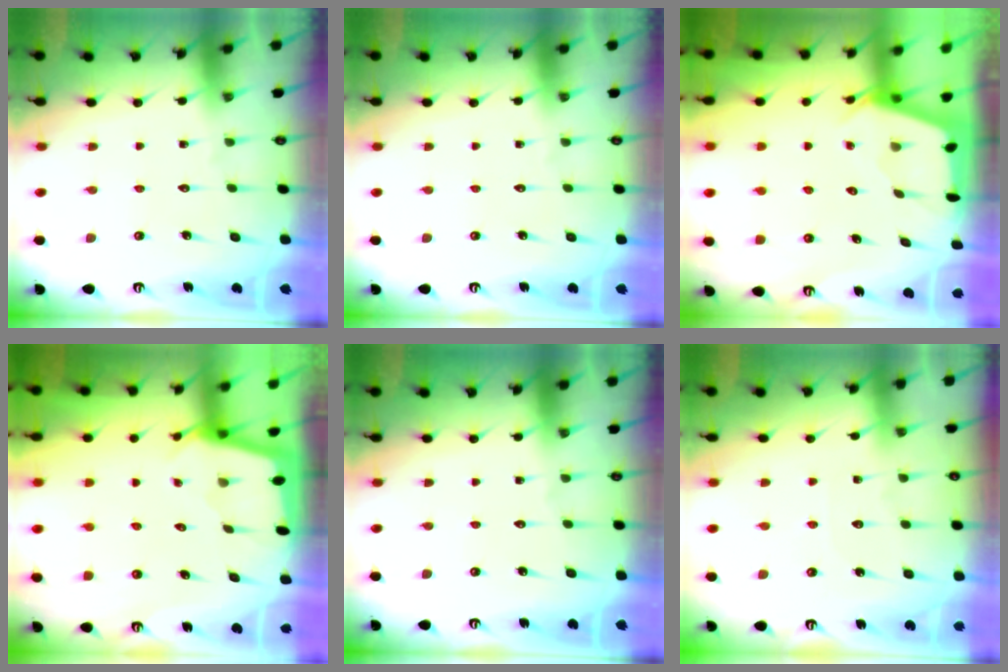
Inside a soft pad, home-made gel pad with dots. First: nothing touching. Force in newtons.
{"total": 0.0}
{"total": 2.4, "press": 2.4, "slide": 0.3}
{"total": 1.8, "press": 1.7, "slide": 0.1}
{"total": 0.0}
{"total": 2.4, "press": 2.4, "slide": 0.4}